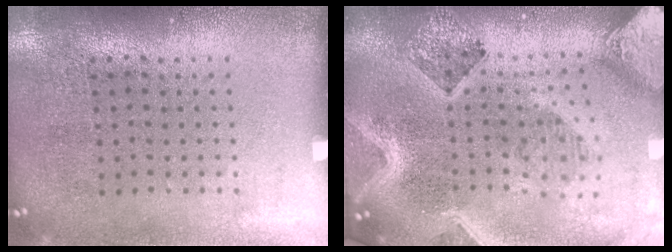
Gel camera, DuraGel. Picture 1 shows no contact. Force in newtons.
{"total": 4.2, "press": 3.3, "slide": 2.7}